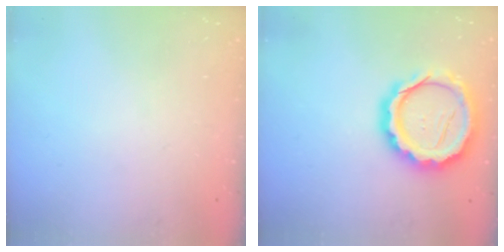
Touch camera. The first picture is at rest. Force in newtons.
{"total": 18.0, "press": 17.7, "slide": 3.4}